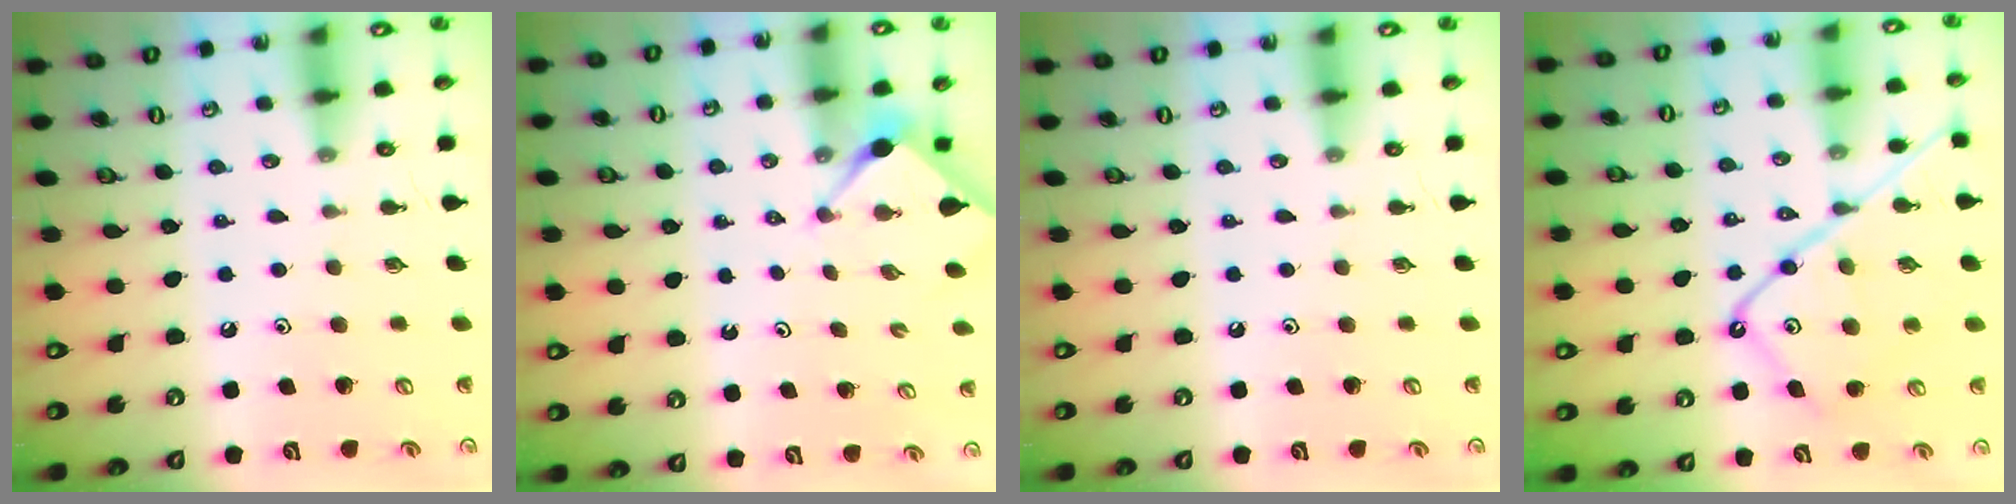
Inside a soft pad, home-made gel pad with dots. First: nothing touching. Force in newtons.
{"total": 2.9, "press": 2.9, "slide": 0.4}
{"total": 0.0}
{"total": 15.9, "press": 15.8, "slide": 1.7}